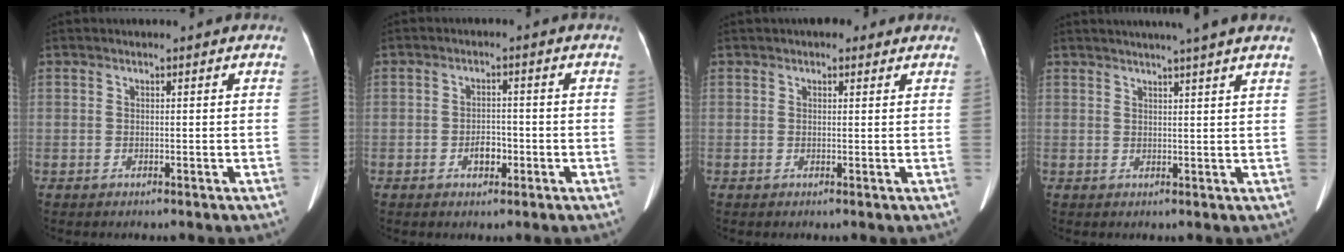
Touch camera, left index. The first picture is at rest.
{"total": 2.8, "force": [-1.2, 1.7, 1.9], "torque": [-0.030, 0.008, -0.018]}
{"total": 2.2, "force": [1.5, 1.5, 0.8], "torque": [-0.009, 0.013, 0.016]}
{"total": 7.3, "force": [6.1, -1.2, 3.9], "torque": [-0.049, 0.017, 0.067]}